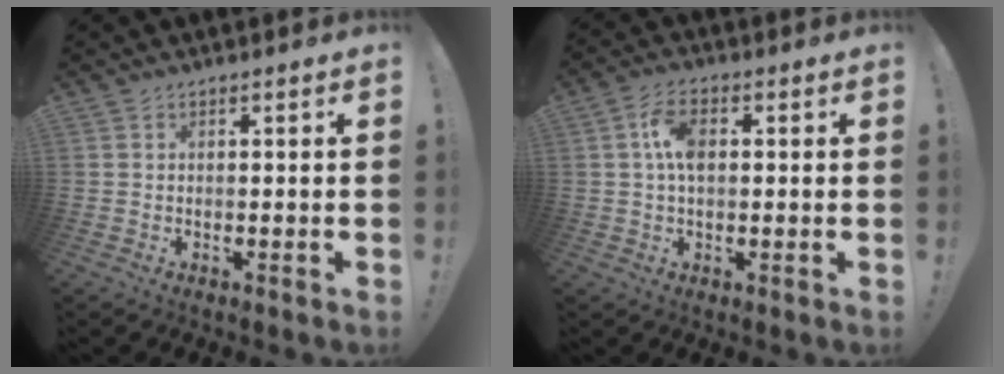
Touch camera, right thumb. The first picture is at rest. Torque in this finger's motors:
{"motor_torque": [0.10, -0.02, 0.96, -0.09, 0.03]}